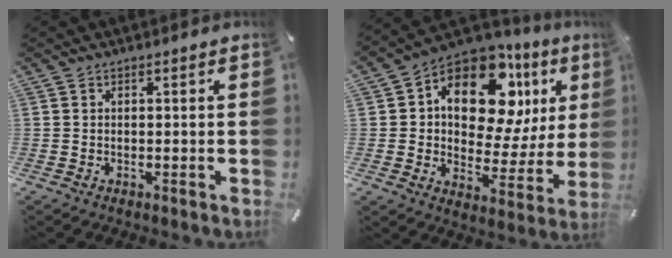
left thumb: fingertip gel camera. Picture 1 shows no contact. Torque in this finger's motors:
{"motor_torque": [2.21, 2.79, 2.14, -0.63, 0.20]}